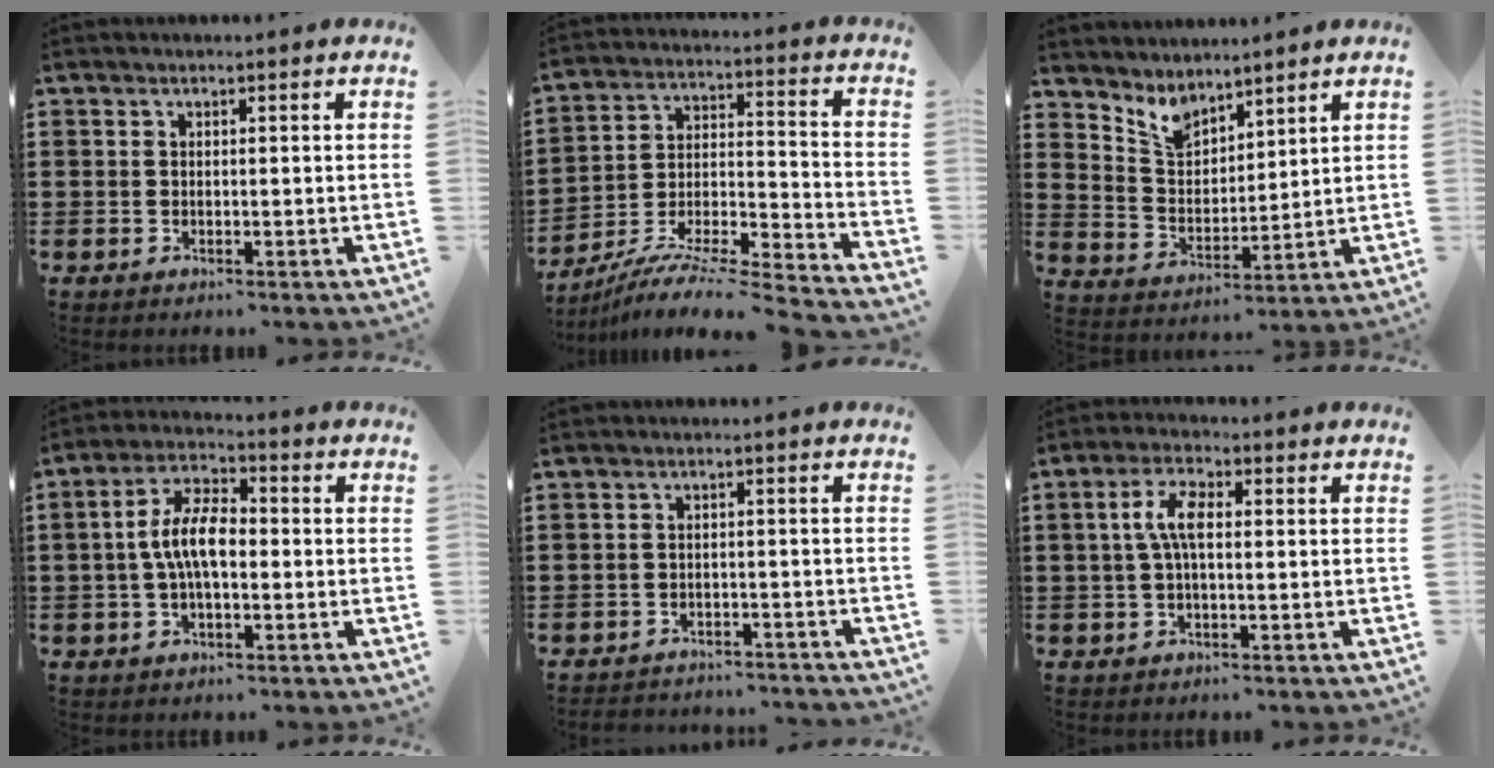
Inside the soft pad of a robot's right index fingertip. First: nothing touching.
{"total": 8.0, "force": [-7.4, 0.0, 3.0], "torque": [-0.048, -0.001, -0.151]}
{"total": 5.4, "force": [4.7, 2.2, 1.4], "torque": [-0.048, -0.013, 0.088]}
{"total": 7.8, "force": [-0.5, 3.5, 7.0], "torque": [-0.152, 0.002, -0.016]}
{"total": 2.3, "force": [-2.3, 0.3, -0.1], "torque": [-0.007, 0.001, -0.049]}
{"total": 5.2, "force": [0.3, 1.9, 4.8], "torque": [-0.107, 0.004, -0.001]}